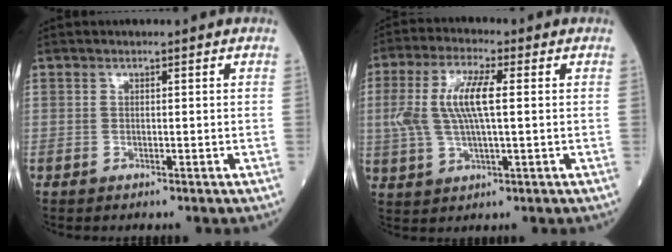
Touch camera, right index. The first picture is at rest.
{"total": 8.9, "force": [1.2, 2.3, 8.5], "torque": [-0.189, 0.013, 0.025]}